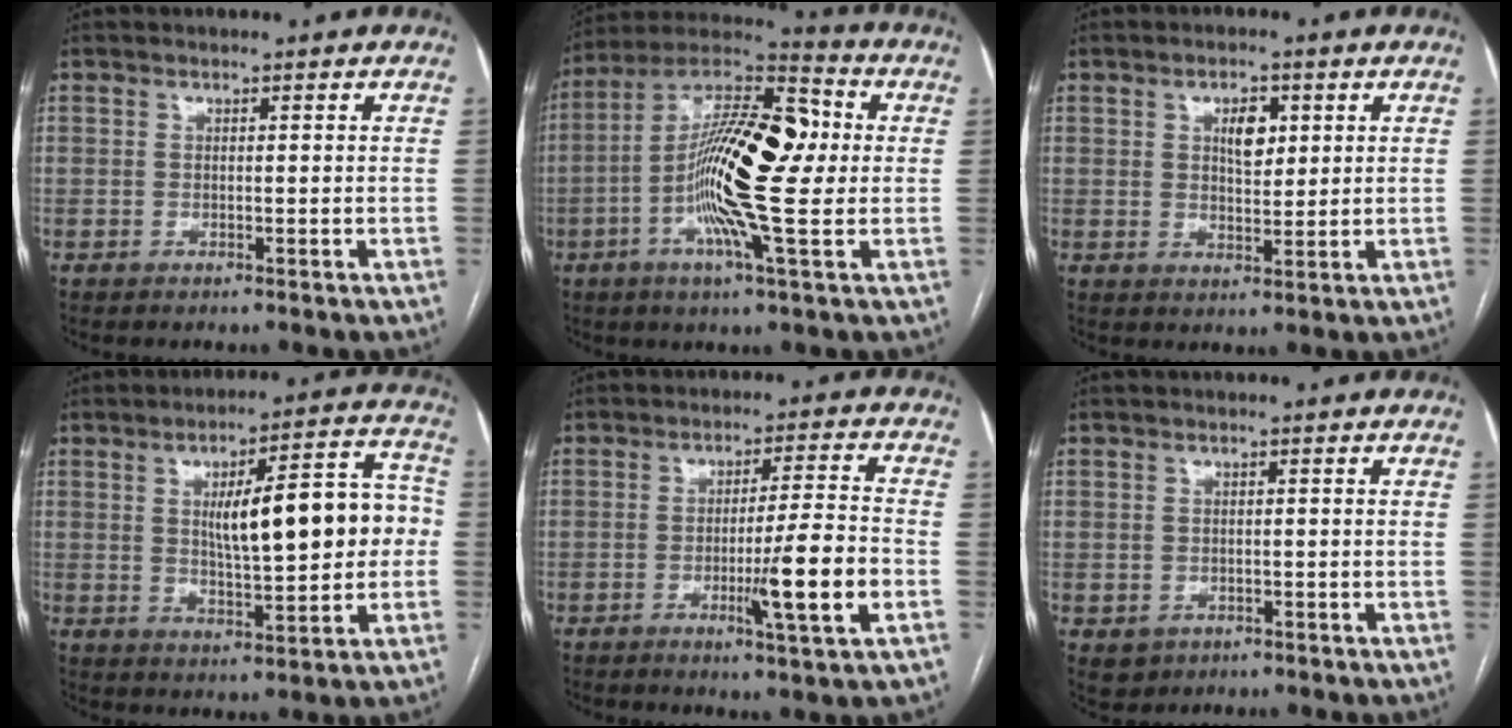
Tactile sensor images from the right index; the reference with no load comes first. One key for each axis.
{"total": 19.5, "fx": -0.6, "fy": 3.0, "fz": 19.2, "tx": -0.345, "ty": 0.023, "tz": -0.024}
{"total": 4.3, "fx": 1.5, "fy": 2.1, "fz": 3.4, "tx": -0.056, "ty": 0.002, "tz": 0.026}
{"total": 14.8, "fx": 1.0, "fy": 3.8, "fz": 14.3, "tx": -0.198, "ty": 0.035, "tz": 0.021}
{"total": 10.0, "fx": -3.0, "fy": -0.5, "fz": 9.6, "tx": -0.149, "ty": -0.013, "tz": -0.050}
{"total": 2.8, "fx": -0.9, "fy": 2.6, "fz": 0.5, "tx": -0.005, "ty": 0.003, "tz": -0.004}